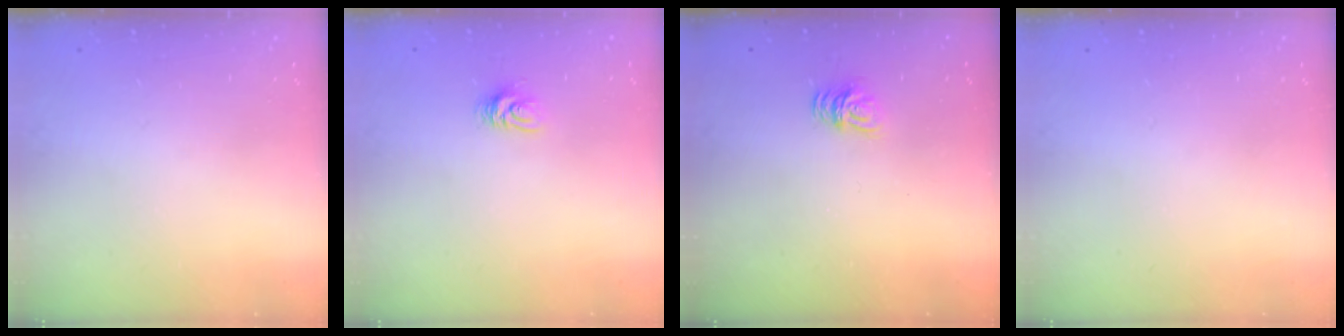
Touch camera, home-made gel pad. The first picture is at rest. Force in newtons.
{"total": 4.9, "press": 4.9, "slide": 0.5}
{"total": 4.8, "press": 4.8, "slide": 0.2}
{"total": 0.0}